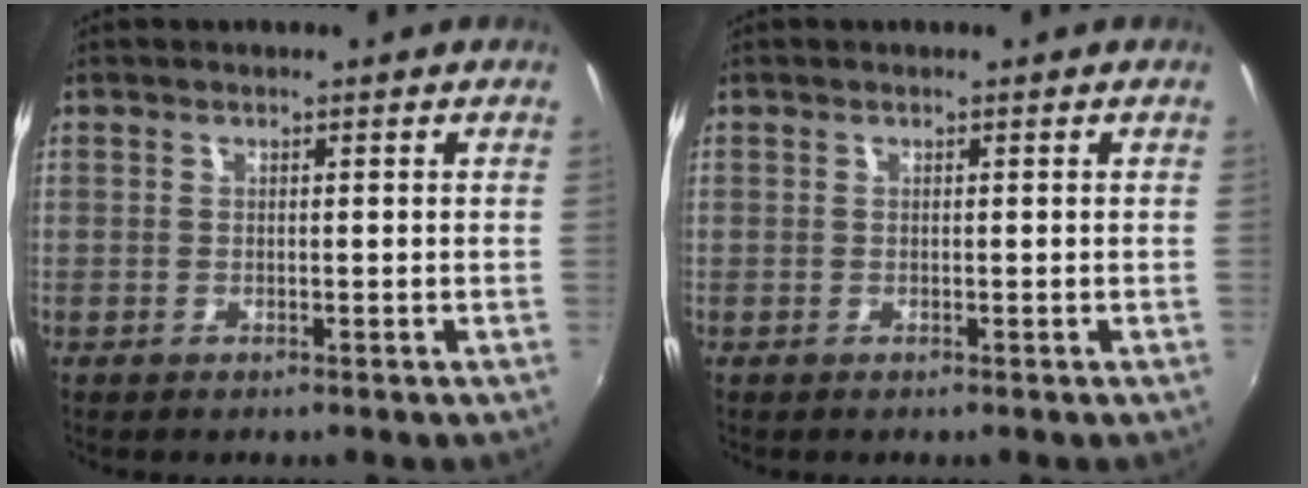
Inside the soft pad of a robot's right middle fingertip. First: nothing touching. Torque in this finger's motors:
{"motor_torque": [-0.01, -0.01, 0.00, 0.00]}